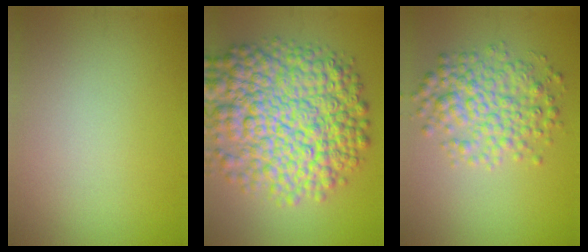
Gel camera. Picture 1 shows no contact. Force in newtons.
{"total": 12.8, "press": 12.8, "slide": 0.3}
{"total": 5.2, "press": 5.2, "slide": 0.1}